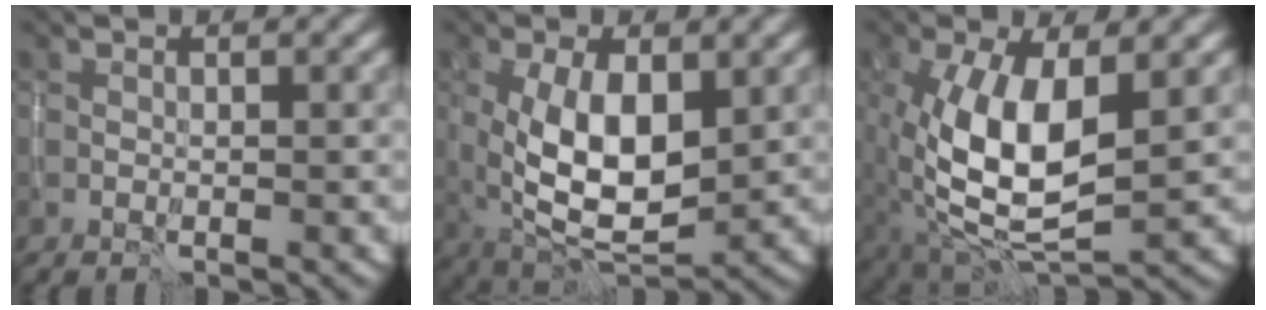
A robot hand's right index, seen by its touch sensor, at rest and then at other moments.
{"total": 8.4, "force": [0.5, 3.9, 7.4], "torque": [-0.145, -0.005, 0.012]}
{"total": 9.2, "force": [0.0, 4.4, 8.1], "torque": [-0.172, -0.002, 0.000]}